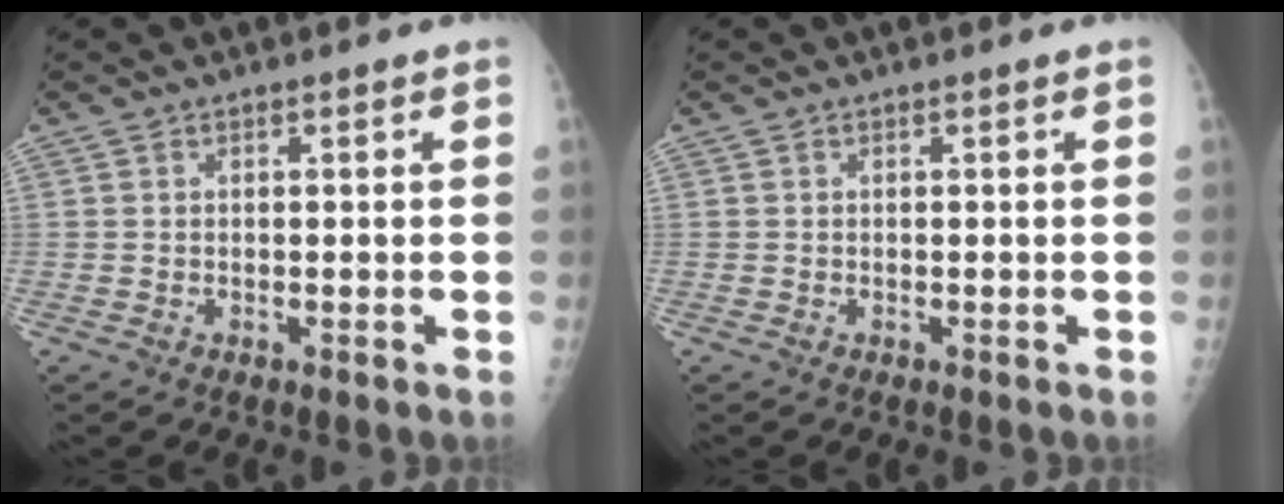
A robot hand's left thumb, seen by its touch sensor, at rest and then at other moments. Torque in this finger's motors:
{"motor_torque": [0.04, 0.02, 0.00, 0.00, 0.00]}